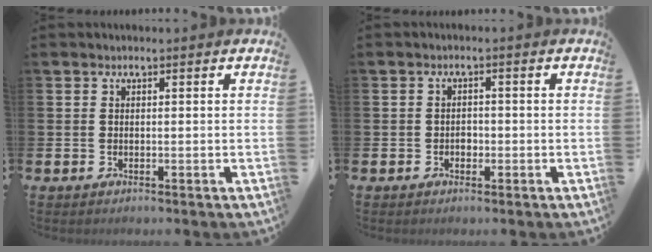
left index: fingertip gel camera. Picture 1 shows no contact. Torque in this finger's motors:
{"motor_torque": [-0.02, 0.06, 0.00, 0.04]}